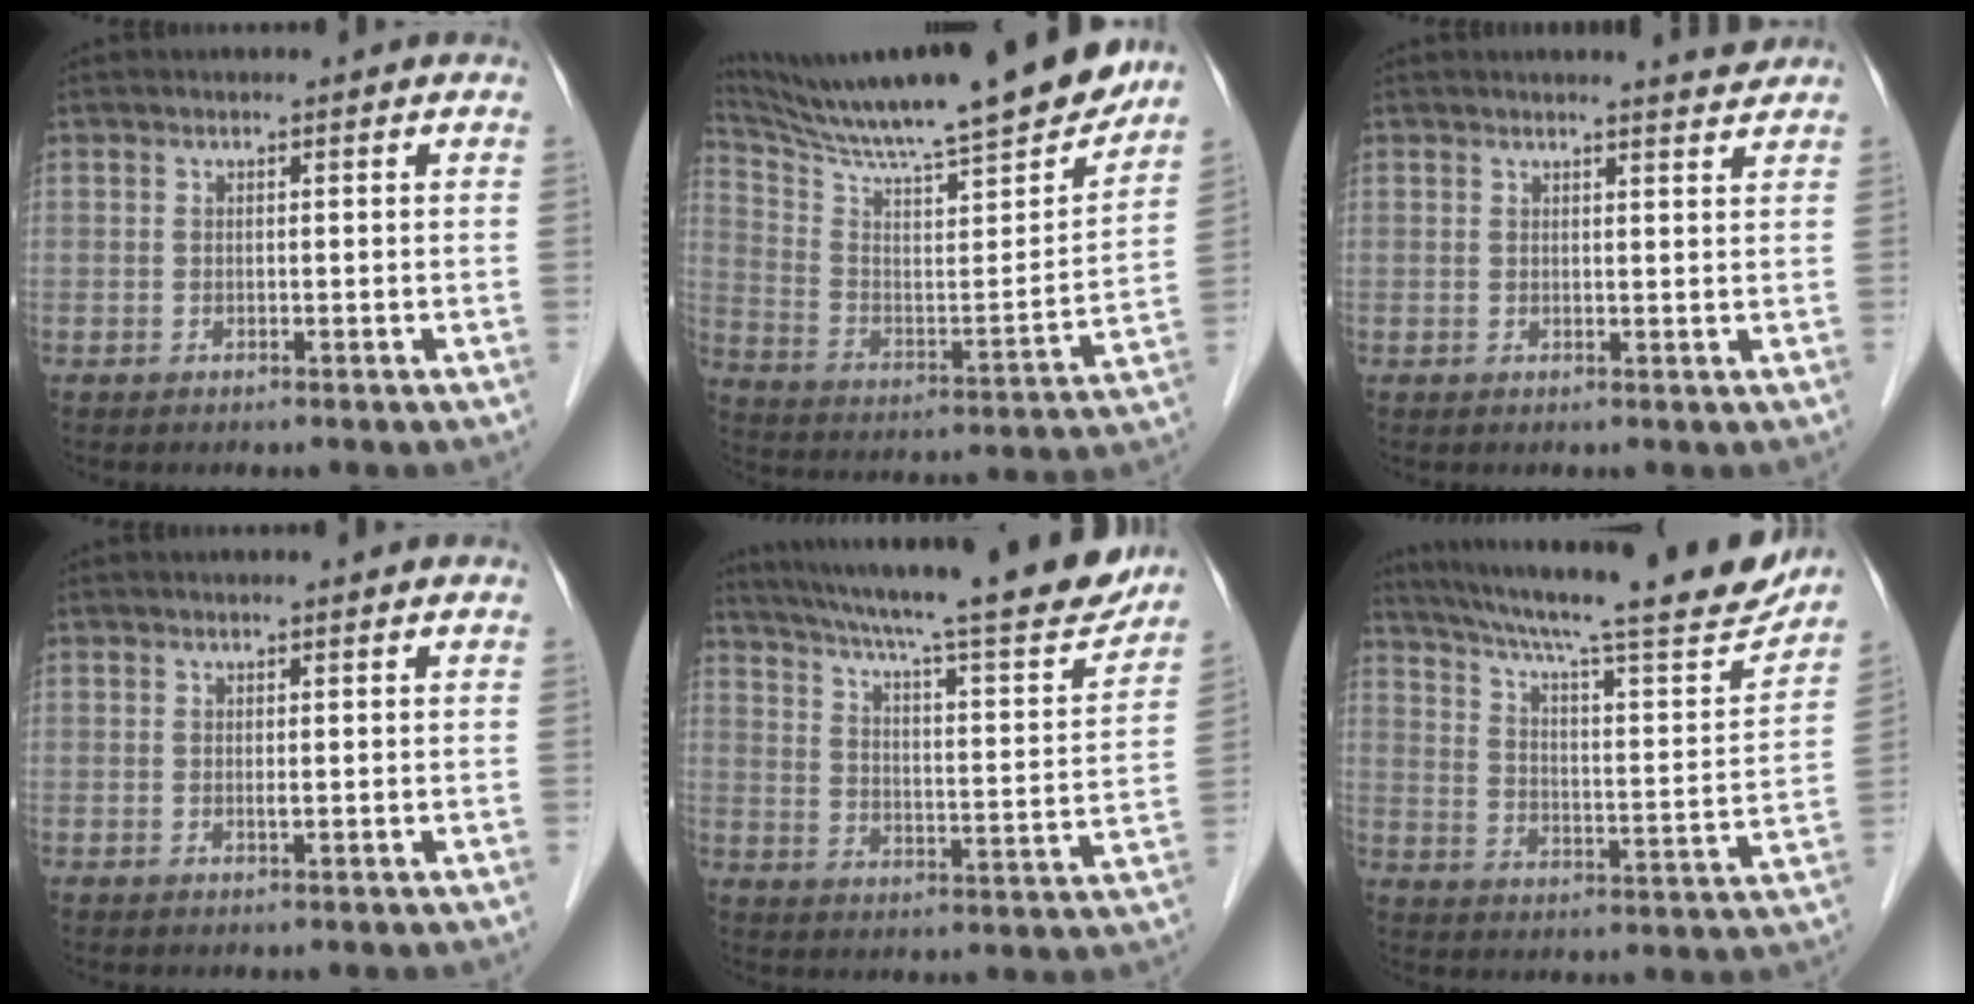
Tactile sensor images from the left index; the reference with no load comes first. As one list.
[{"total": 25.6, "force": [22.4, 1.1, 12.3], "torque": [-0.217, -0.047, 0.339]}, {"total": 2.4, "force": [2.3, -0.3, 0.3], "torque": [-0.008, -0.011, 0.027]}, {"total": 0.5, "force": [0.1, 0.0, 0.5], "torque": [-0.011, -0.001, 0.002]}, {"total": 24.9, "force": [21.6, 2.1, 12.2], "torque": [-0.202, -0.027, 0.294]}, {"total": 24.8, "force": [21.3, 2.4, 12.5], "torque": [-0.204, -0.018, 0.292]}]